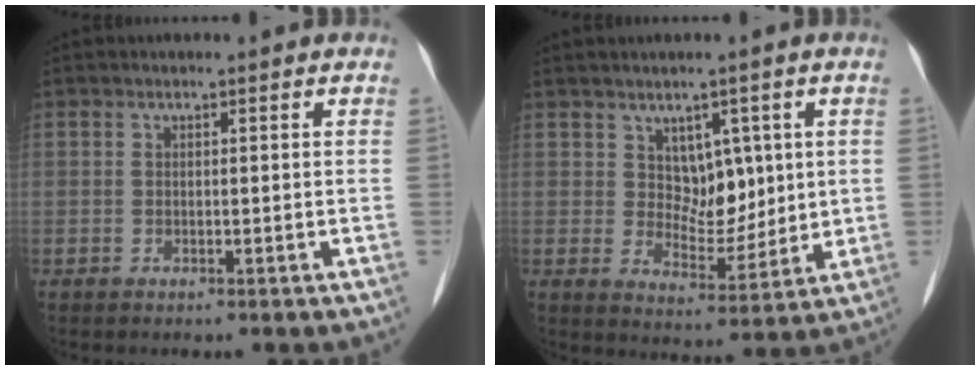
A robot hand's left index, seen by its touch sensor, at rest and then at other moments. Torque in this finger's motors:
{"motor_torque": [-0.18, 0.01, 0.07, 0.02]}